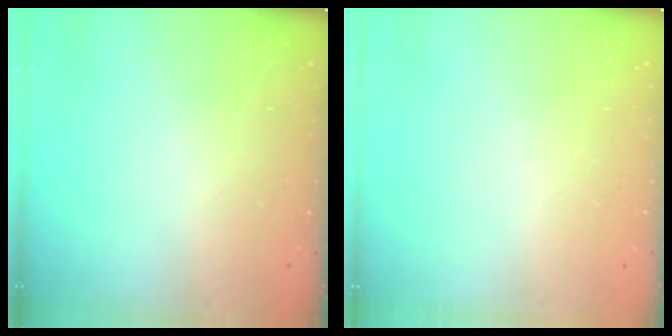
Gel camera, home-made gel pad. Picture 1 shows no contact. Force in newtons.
{"total": 0.0}